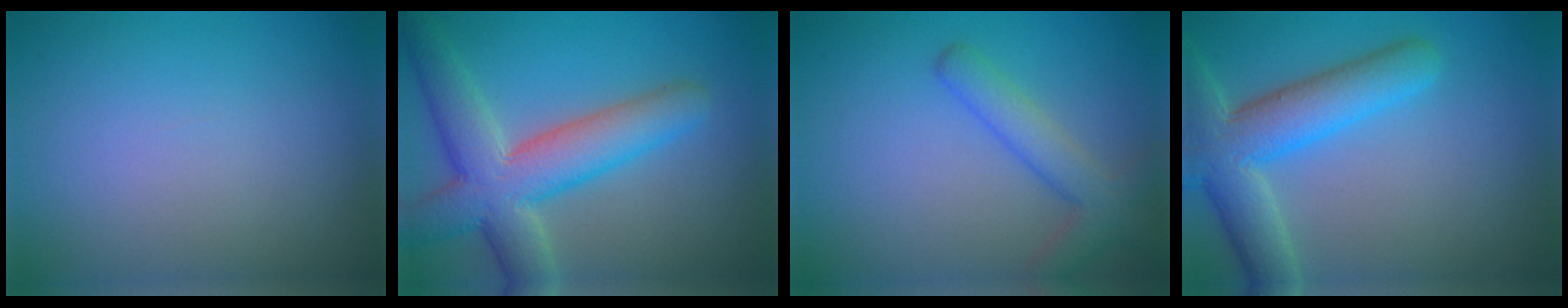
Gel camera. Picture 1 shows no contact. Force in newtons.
{"total": 8.2, "press": 8.2, "slide": 0.5}
{"total": 3.5, "press": 3.5, "slide": 0.2}
{"total": 7.4, "press": 7.3, "slide": 0.5}